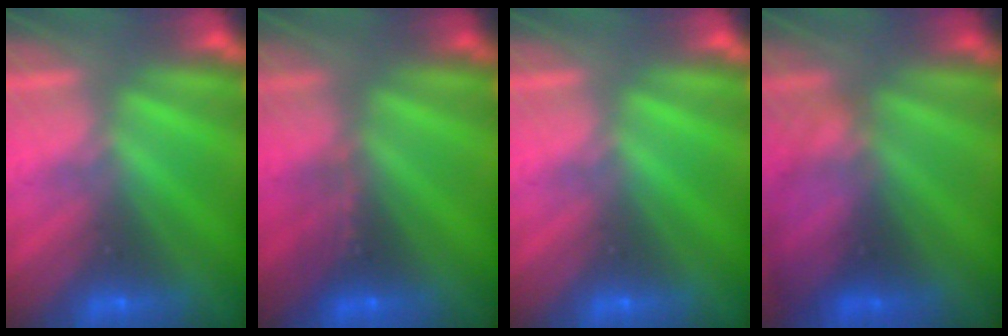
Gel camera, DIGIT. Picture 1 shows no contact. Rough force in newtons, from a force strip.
{"total": 5.1}
{"total": 0.0}
{"total": 2.3}